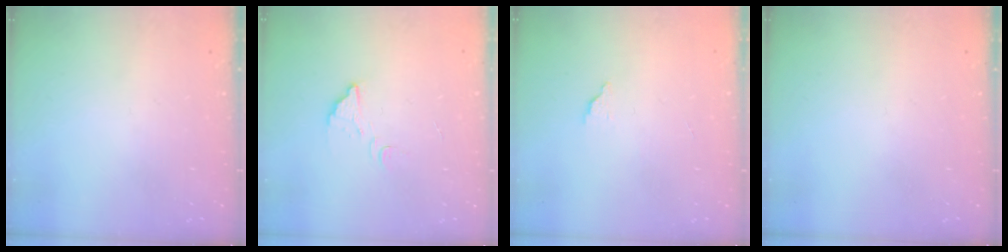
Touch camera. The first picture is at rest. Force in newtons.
{"total": 5.0, "press": 4.9, "slide": 0.3}
{"total": 1.7, "press": 1.7, "slide": 0.1}
{"total": 0.0}